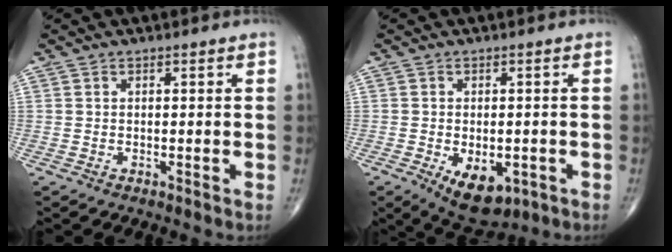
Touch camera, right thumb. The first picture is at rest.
{"total": 8.7, "force": [-3.1, 4.9, 6.5], "torque": [-0.084, -0.001, -0.033]}